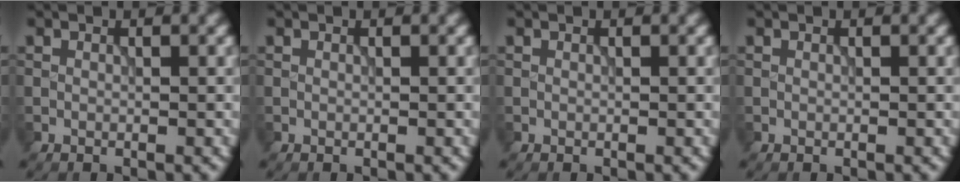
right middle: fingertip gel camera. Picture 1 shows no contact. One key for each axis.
{"total": 0.0}
{"total": 0.0}
{"total": 0.0}